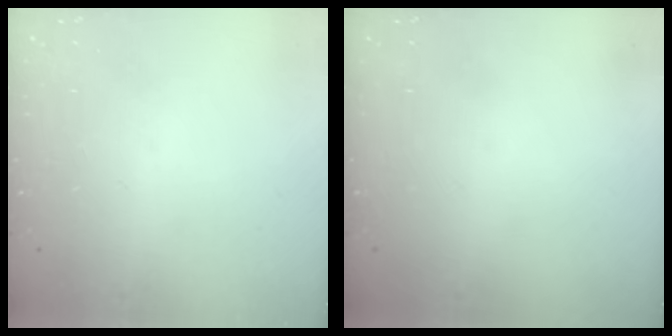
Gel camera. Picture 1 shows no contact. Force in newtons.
{"total": 0.0}